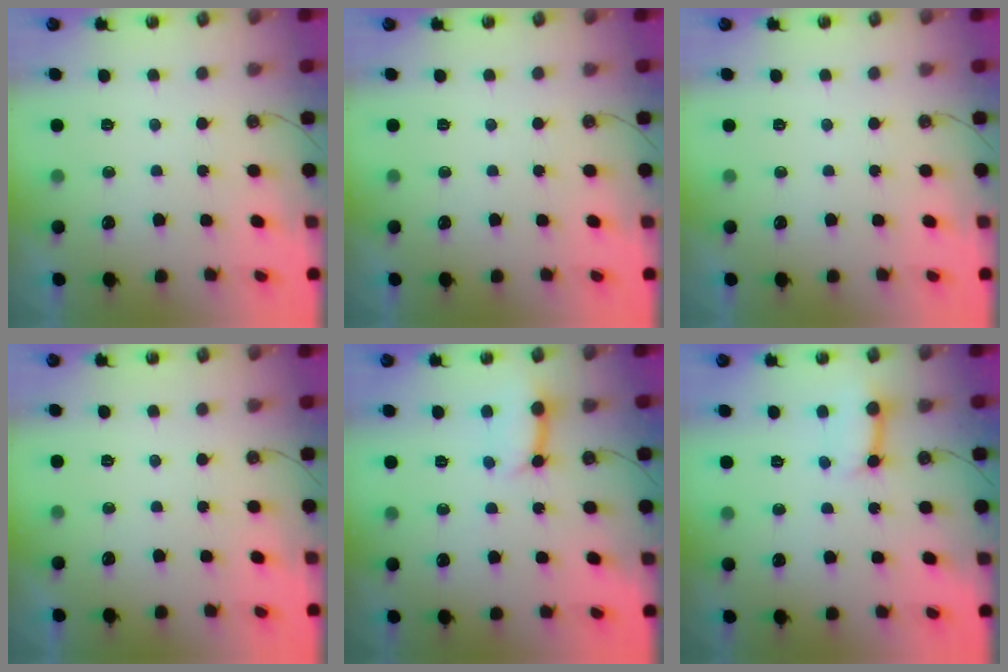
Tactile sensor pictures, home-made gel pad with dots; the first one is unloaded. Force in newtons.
{"total": 0.0}
{"total": 0.0}
{"total": 0.0}
{"total": 9.9, "press": 9.9, "slide": 1.1}
{"total": 8.2, "press": 8.1, "slide": 0.9}